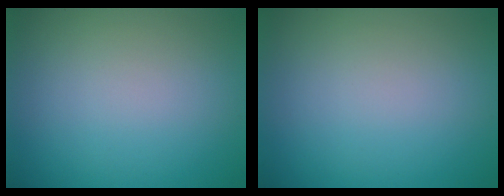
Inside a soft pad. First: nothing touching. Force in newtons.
{"total": 0.0}